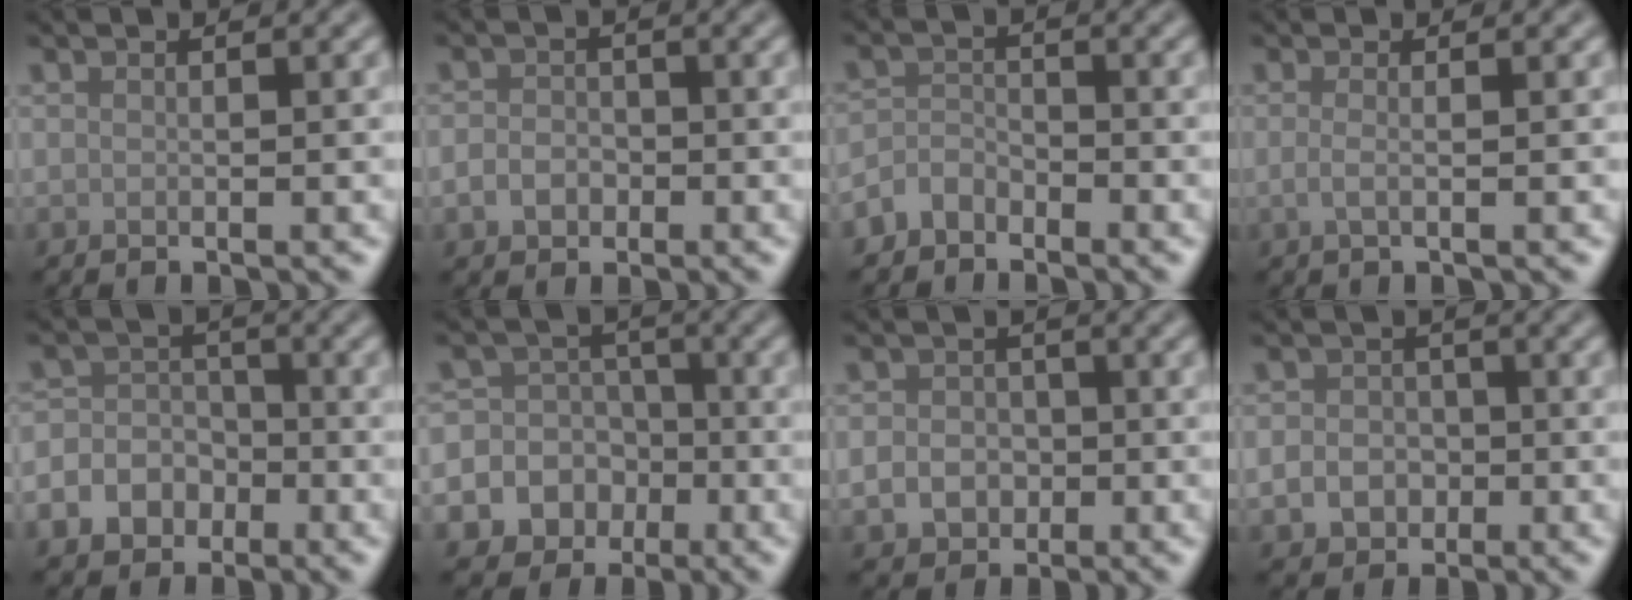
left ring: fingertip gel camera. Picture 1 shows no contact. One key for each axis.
{"total": 2.1, "fx": -0.8, "fy": 1.7, "fz": 0.9, "tx": -0.012, "ty": -0.001, "tz": -0.020}
{"total": 2.3, "fx": -1.8, "fy": 1.3, "fz": 0.4, "tx": -0.004, "ty": 0.009, "tz": -0.042}
{"total": 1.4, "fx": -0.2, "fy": 0.5, "fz": 1.3, "tx": -0.023, "ty": -0.005, "tz": -0.009}
{"total": 6.1, "fx": -2.9, "fy": 5.1, "fz": 1.7, "tx": -0.016, "ty": 0.001, "tz": -0.066}
{"total": 11.5, "fx": -4.2, "fy": 10.5, "fz": 2.3, "tx": -0.065, "ty": -0.011, "tz": -0.084}
{"total": 3.4, "fx": -0.9, "fy": 3.0, "fz": 1.4, "tx": -0.002, "ty": -0.006, "tz": -0.025}
{"total": 3.8, "fx": -1.2, "fy": 3.3, "fz": 1.5, "tx": 0.001, "ty": -0.004, "tz": -0.031}